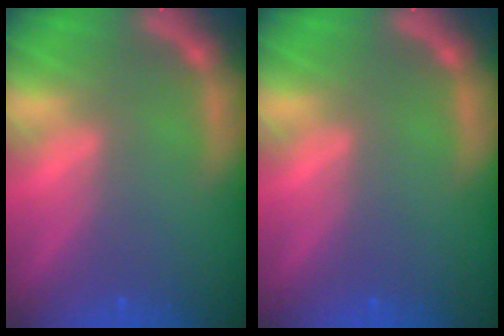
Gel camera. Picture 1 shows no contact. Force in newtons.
{"total": 0.0}